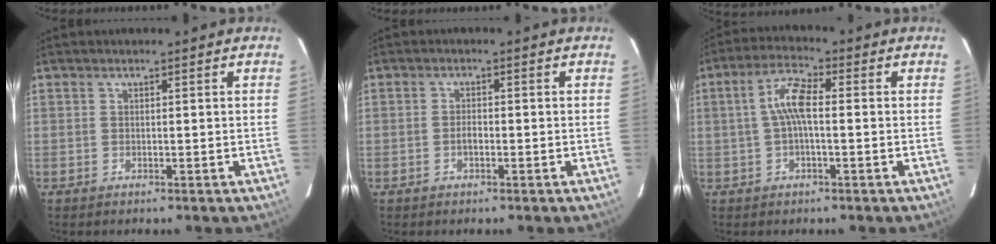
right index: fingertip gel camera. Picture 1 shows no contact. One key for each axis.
{"total": 1.5, "fx": -0.6, "fy": 0.7, "fz": 1.1, "tx": -0.022, "ty": 0.002, "tz": -0.011}
{"total": 6.1, "fx": 0.0, "fy": 1.8, "fz": 5.9, "tx": -0.120, "ty": 0.018, "tz": 0.000}